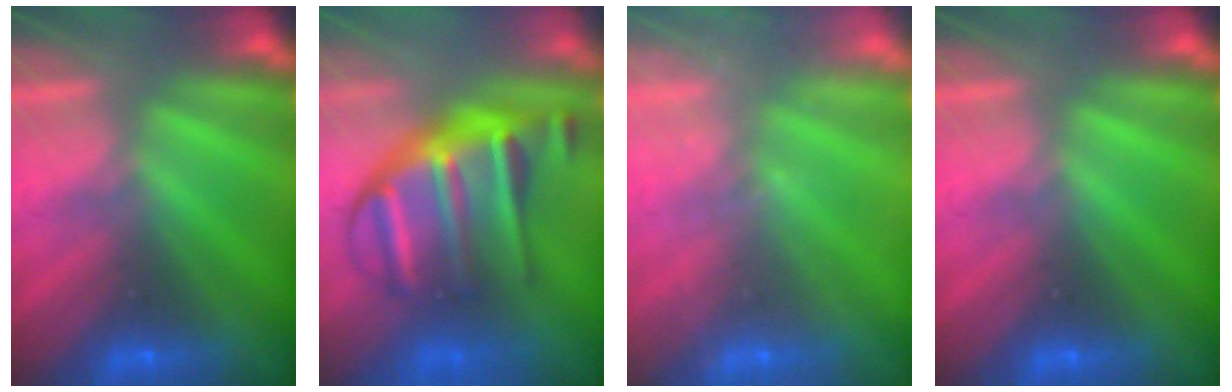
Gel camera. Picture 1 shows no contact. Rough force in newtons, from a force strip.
{"total": 6.1}
{"total": 2.4}
{"total": 0.0}